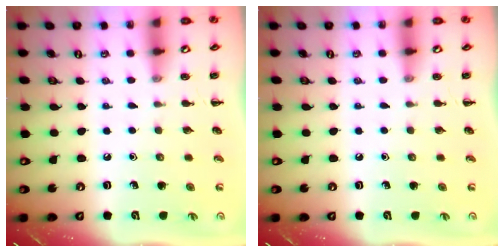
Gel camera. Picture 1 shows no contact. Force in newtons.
{"total": 0.0}